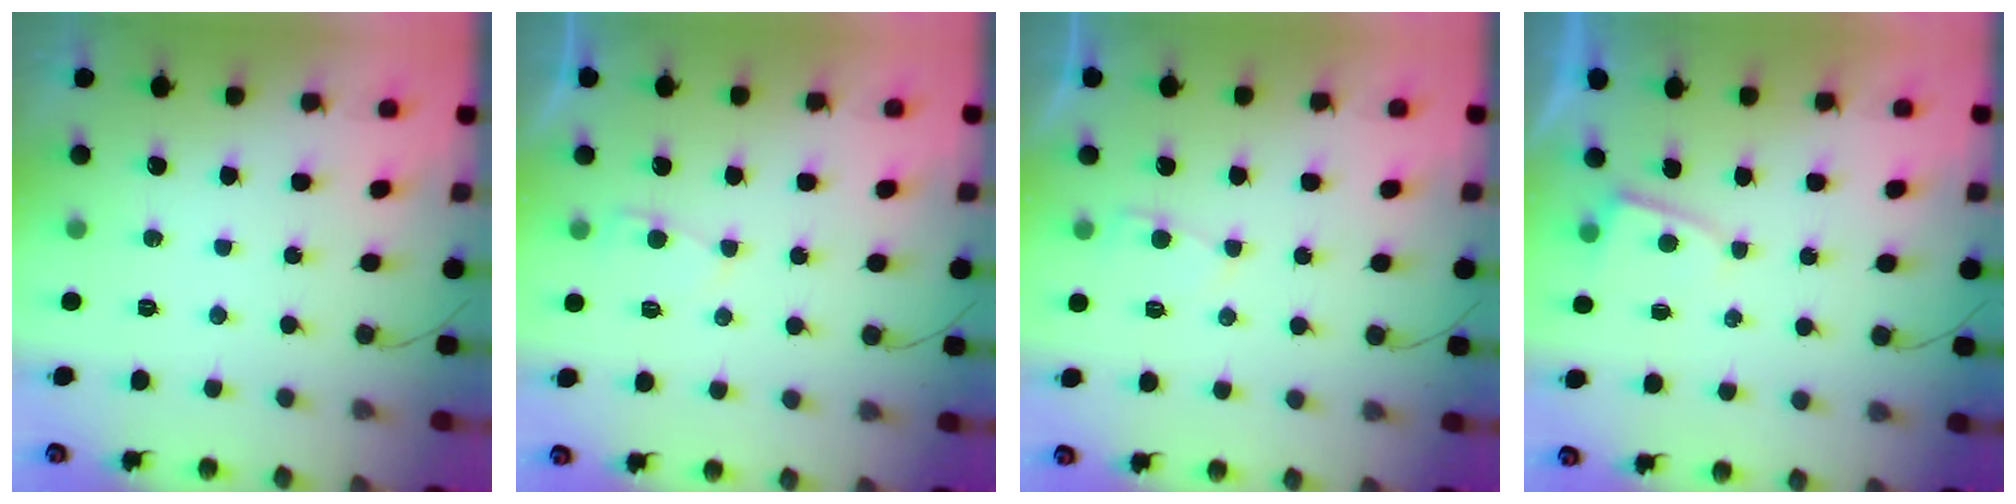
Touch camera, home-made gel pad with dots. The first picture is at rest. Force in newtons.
{"total": 2.0, "press": 2.0, "slide": 0.3}
{"total": 2.0, "press": 2.0, "slide": 0.3}
{"total": 2.0, "press": 2.0, "slide": 0.3}